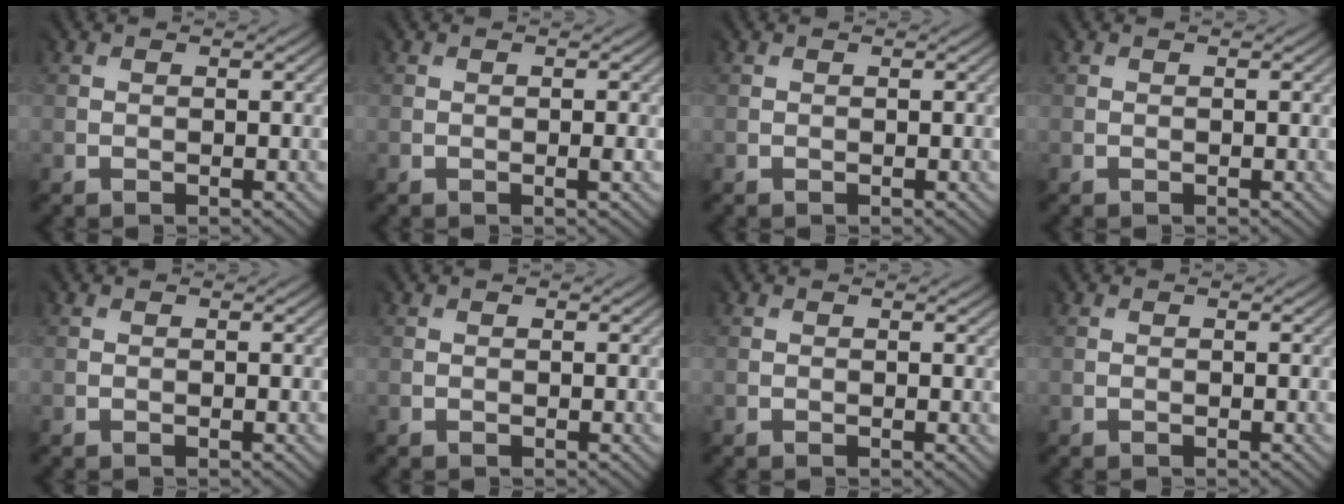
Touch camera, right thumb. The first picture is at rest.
{"total": 0.5, "force": [-0.2, -0.4, 0.3], "torque": [-0.006, -0.001, -0.003]}
{"total": 0.0}
{"total": 0.0}
{"total": 0.0}
{"total": 0.0}
{"total": 1.0, "force": [0.2, 0.3, 0.9], "torque": [-0.014, -0.001, 0.003]}
{"total": 0.0}